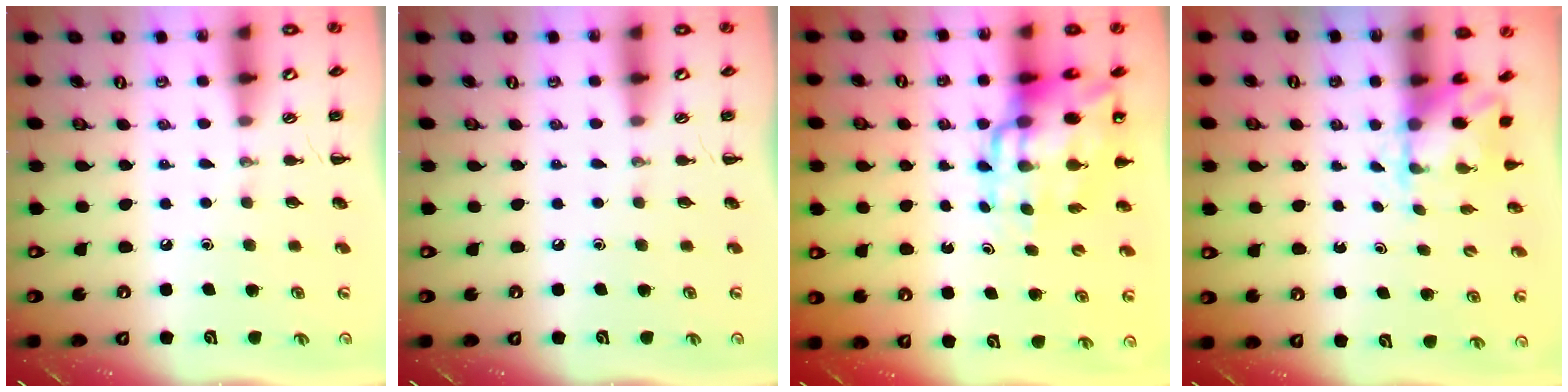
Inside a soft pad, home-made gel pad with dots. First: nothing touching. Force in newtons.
{"total": 0.0}
{"total": 15.0, "press": 14.4, "slide": 4.2}
{"total": 2.1, "press": 2.0, "slide": 0.7}